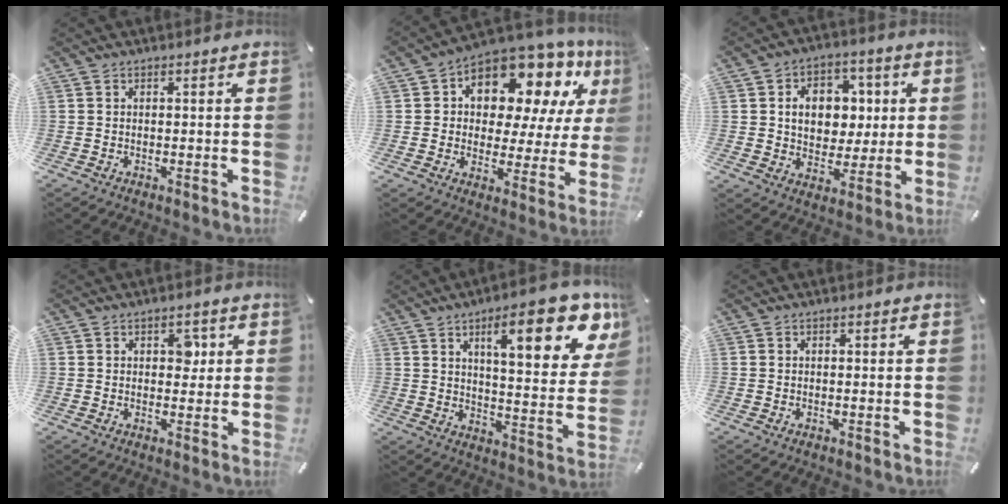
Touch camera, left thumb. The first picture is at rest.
{"total": 14.0, "force": [9.4, 8.2, 6.4], "torque": [-0.109, -0.080, 0.164]}
{"total": 10.9, "force": [1.7, 9.3, 5.5], "torque": [-0.082, 0.006, 0.034]}
{"total": 3.9, "force": [1.1, 2.7, 2.6], "torque": [-0.015, -0.007, 0.005]}
{"total": 18.1, "force": [9.5, 5.8, 14.3], "torque": [-0.199, -0.045, 0.143]}
{"total": 0.0}